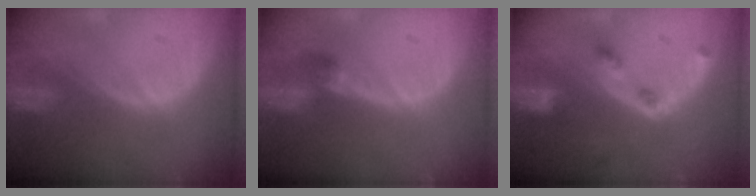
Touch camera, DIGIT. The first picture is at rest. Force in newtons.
{"total": 2.6, "press": 2.6, "slide": 0.6}
{"total": 4.4, "press": 4.0, "slide": 1.7}